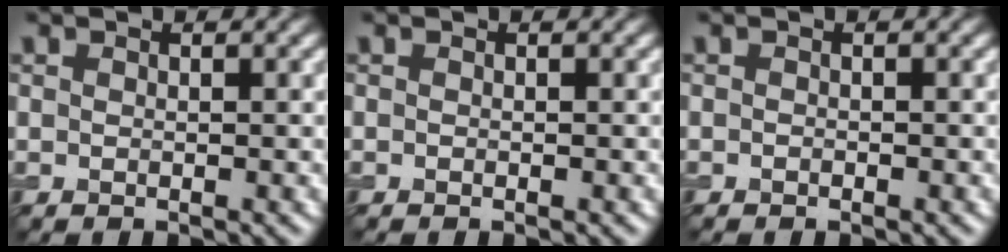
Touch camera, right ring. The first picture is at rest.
{"total": 0.0}
{"total": 0.0}